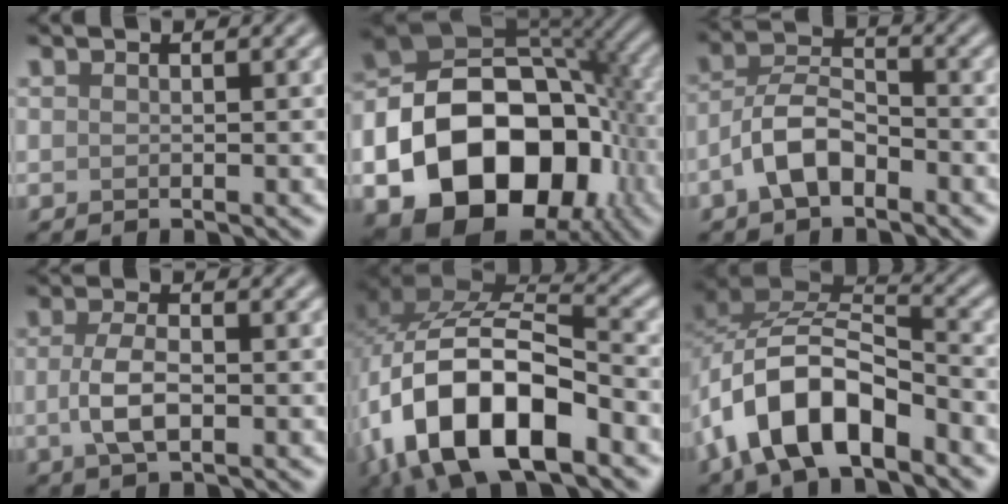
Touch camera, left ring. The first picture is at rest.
{"total": 18.8, "force": [-6.3, 13.2, 11.8], "torque": [-0.199, -0.016, -0.103]}
{"total": 4.6, "force": [-2.3, 2.4, 3.2], "torque": [-0.058, 0.012, -0.052]}
{"total": 3.5, "force": [-0.5, 1.5, 3.1], "torque": [-0.067, -0.003, -0.011]}
{"total": 14.6, "force": [-5.4, 7.3, 11.5], "torque": [-0.210, -0.008, -0.100]}
{"total": 9.7, "force": [-4.7, 4.9, 7.0], "torque": [-0.125, 0.014, -0.093]}